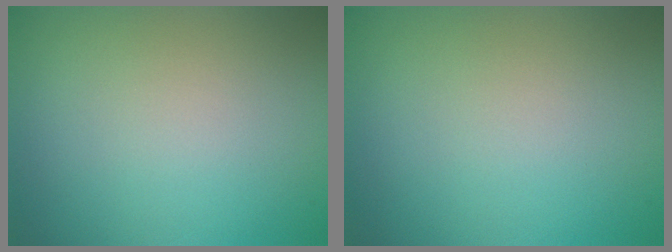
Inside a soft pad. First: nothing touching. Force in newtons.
{"total": 0.0}